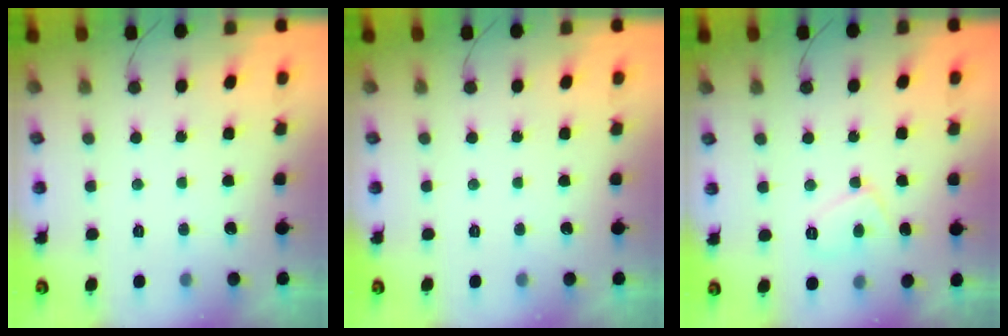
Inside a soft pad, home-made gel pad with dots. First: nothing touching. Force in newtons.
{"total": 0.0}
{"total": 6.7, "press": 6.7, "slide": 0.5}